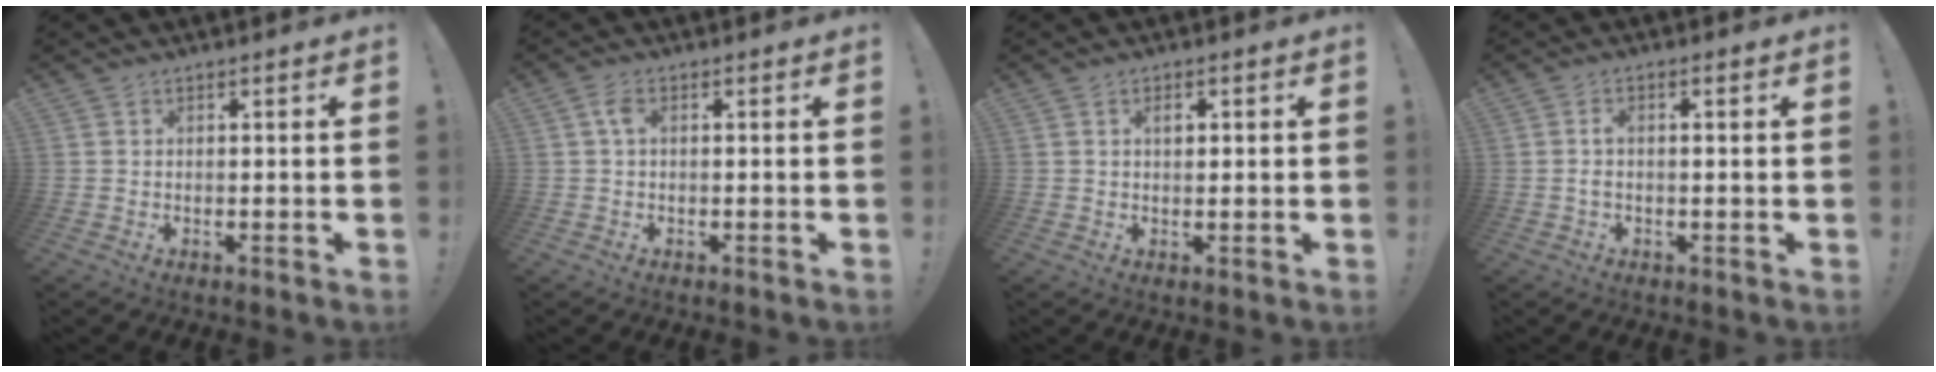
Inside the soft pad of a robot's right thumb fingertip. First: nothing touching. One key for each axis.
{"total": 2.8, "fx": 0.4, "fy": 1.4, "fz": 2.3, "tx": -0.048, "ty": 0.010, "tz": 0.006}
{"total": 1.9, "fx": 0.7, "fy": 1.0, "fz": 1.6, "tx": -0.017, "ty": -0.002, "tz": 0.007}
{"total": 3.0, "fx": -0.7, "fy": 0.4, "fz": 2.9, "tx": -0.050, "ty": 0.001, "tz": -0.013}